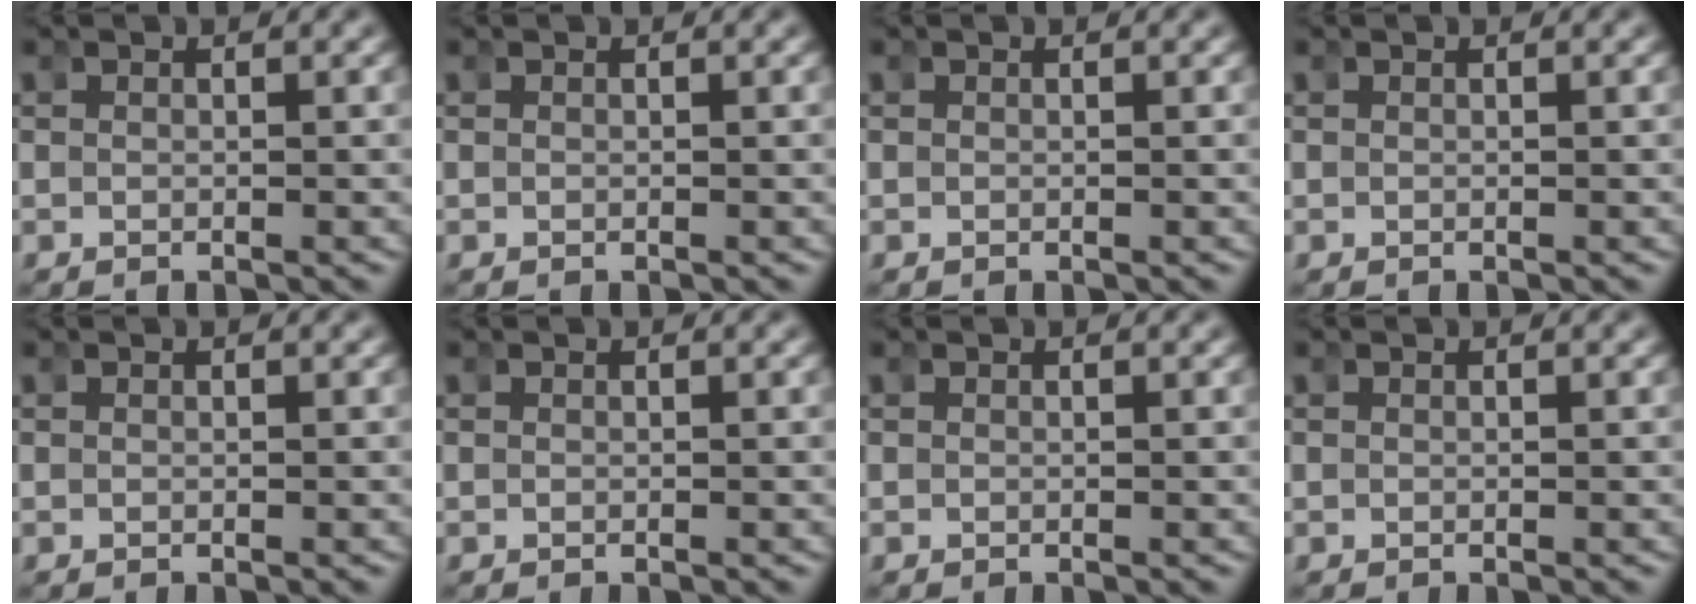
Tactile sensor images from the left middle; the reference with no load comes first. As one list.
[{"total": 0.0}, {"total": 0.0}, {"total": 0.0}, {"total": 0.0}, {"total": 0.0}, {"total": 0.0}, {"total": 0.0}]